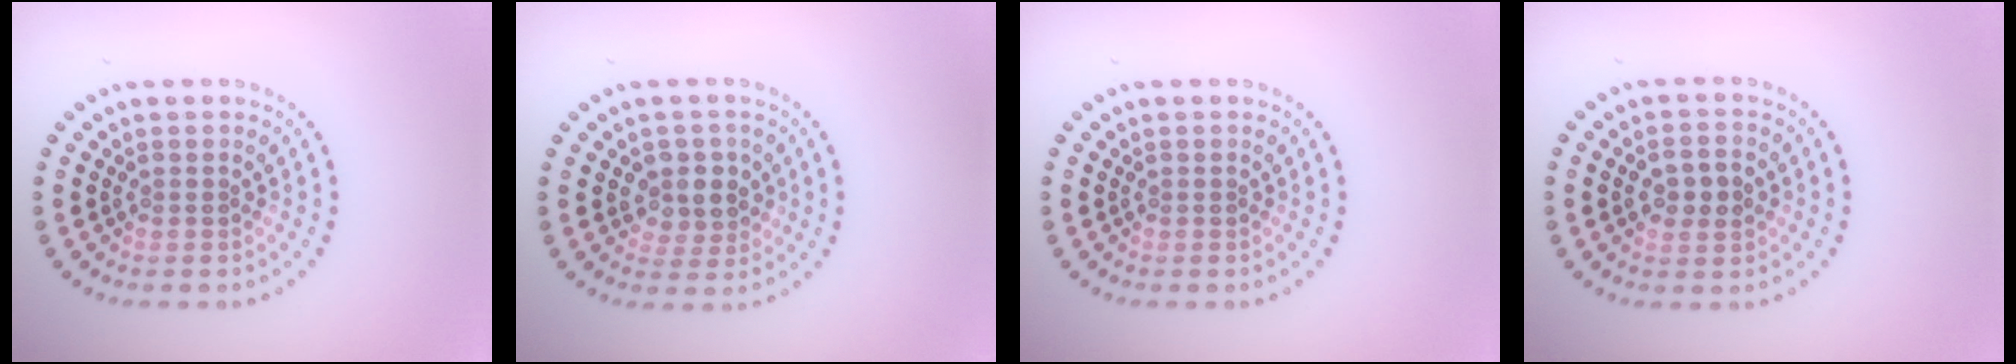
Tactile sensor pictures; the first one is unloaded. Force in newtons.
{"total": 2.9, "press": 2.6, "slide": 1.2}
{"total": 0.0}
{"total": 2.8, "press": 2.8, "slide": 0.1}